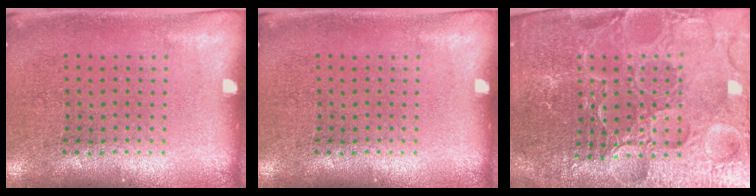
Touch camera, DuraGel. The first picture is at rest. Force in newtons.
{"total": 0.0}
{"total": 6.0, "press": 5.4, "slide": 2.6}